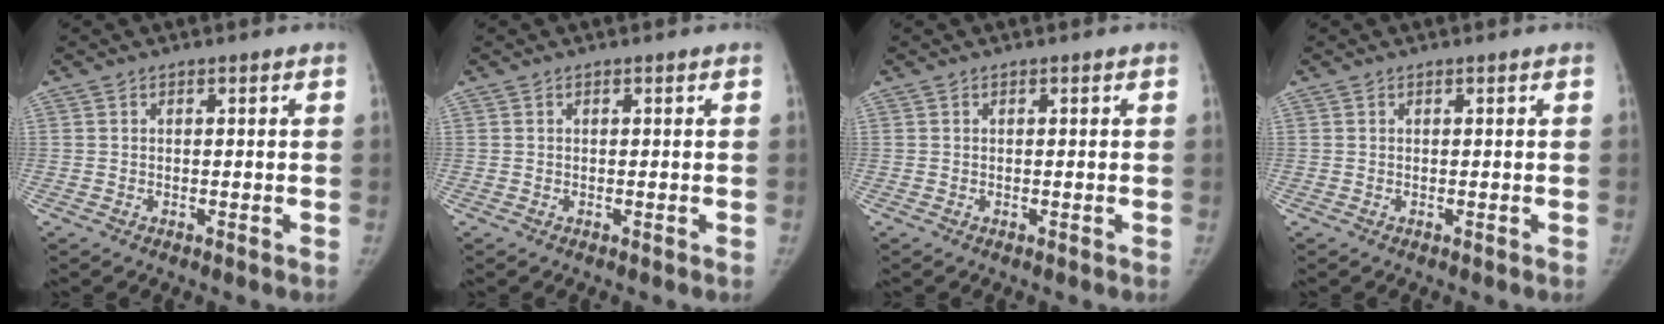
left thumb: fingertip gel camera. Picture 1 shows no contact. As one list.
[{"total": 0.0}, {"total": 0.0}, {"total": 0.0}]